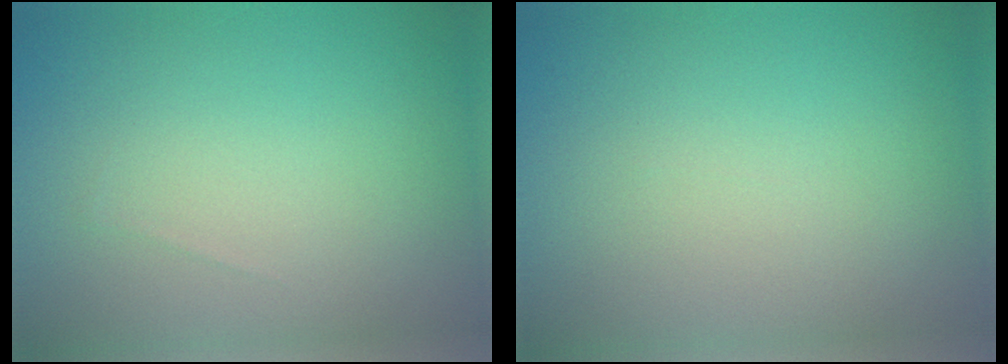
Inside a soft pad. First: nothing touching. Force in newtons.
{"total": 0.0}